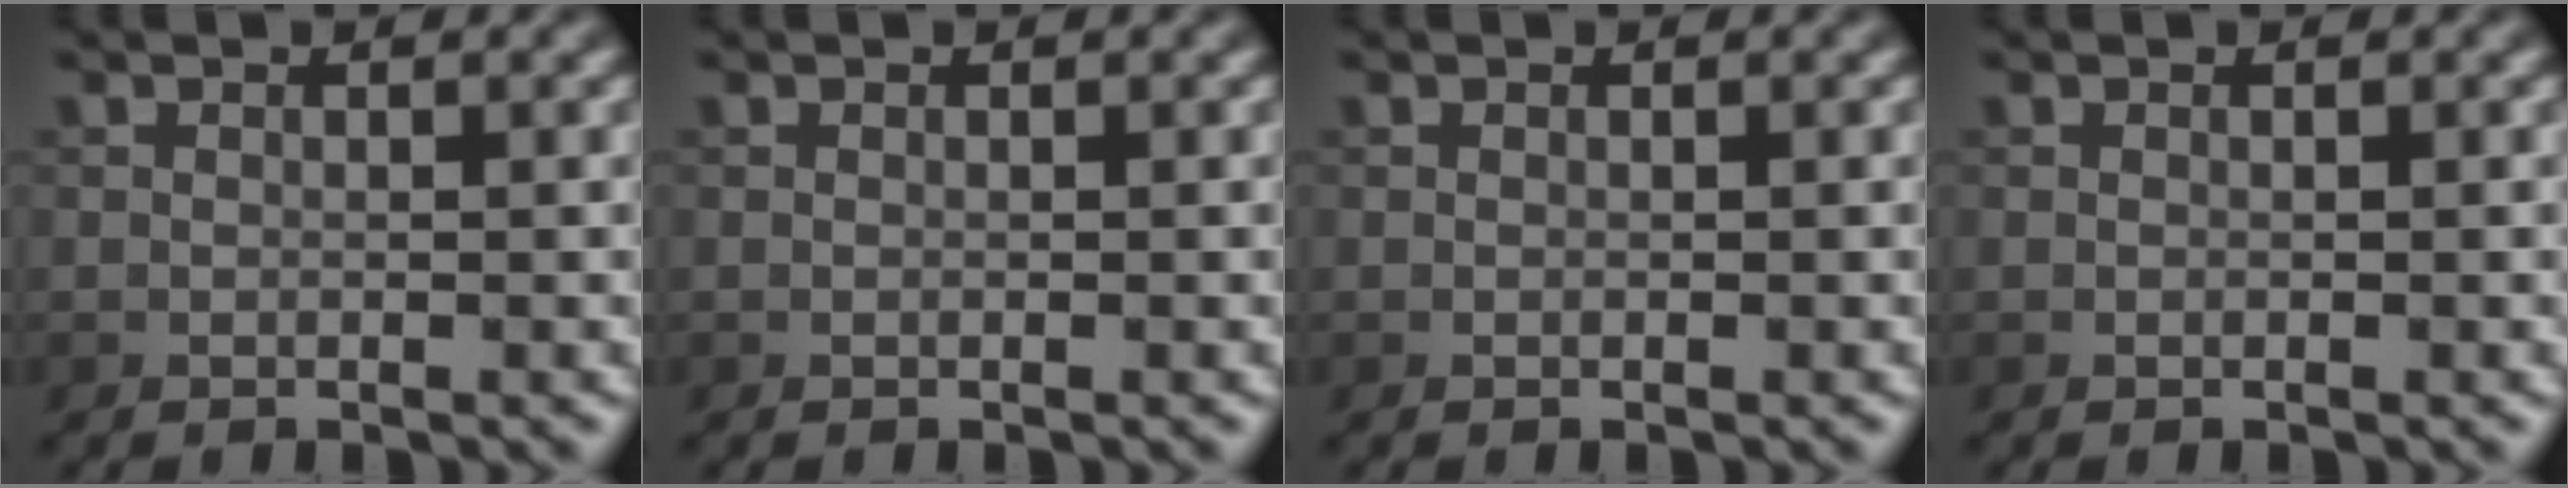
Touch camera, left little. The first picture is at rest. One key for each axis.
{"total": 0.0}
{"total": 0.0}
{"total": 0.0}